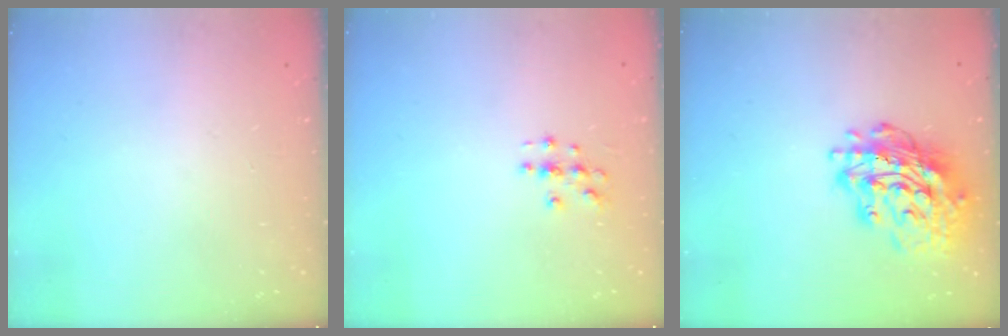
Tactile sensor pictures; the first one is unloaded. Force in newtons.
{"total": 3.0, "press": 3.0, "slide": 0.3}
{"total": 19.1, "press": 19.0, "slide": 1.9}